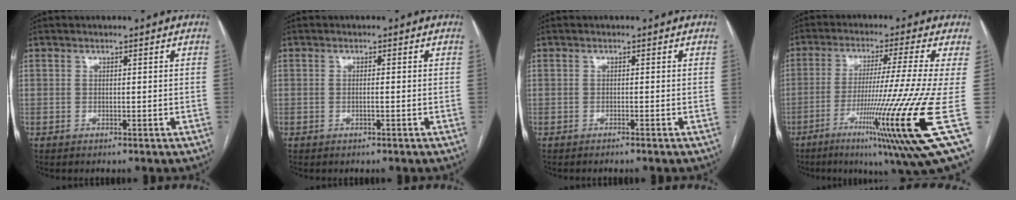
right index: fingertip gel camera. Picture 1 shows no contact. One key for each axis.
{"total": 0.7, "fx": -0.1, "fy": 0.0, "fz": 0.7, "tx": -0.011, "ty": 0.001, "tz": 0.002}
{"total": 1.3, "fx": -1.1, "fy": -0.3, "fz": 0.6, "tx": -0.009, "ty": 0.003, "tz": -0.014}
{"total": 20.0, "fx": -6.5, "fy": -2.0, "fz": 18.8, "tx": -0.275, "ty": -0.040, "tz": -0.115}